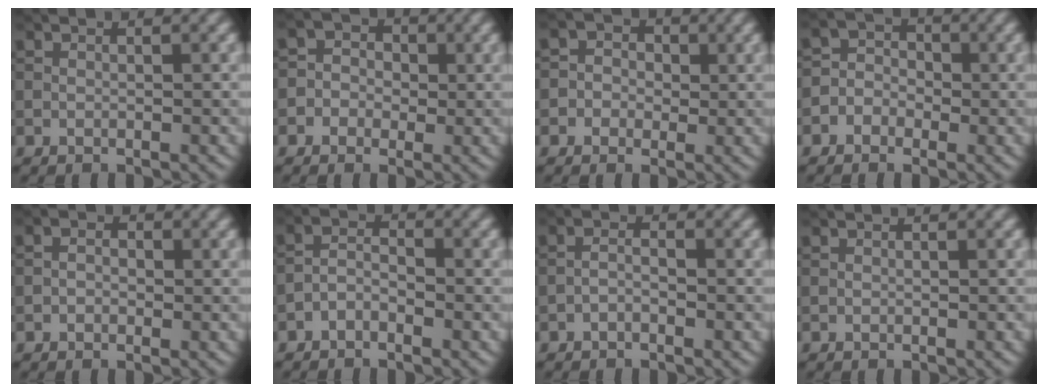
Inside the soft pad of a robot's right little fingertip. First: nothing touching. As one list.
[{"total": 3.2, "force": [-0.3, 3.0, 0.9], "torque": [0.007, 0.011, -0.032]}, {"total": 3.2, "force": [0.1, 3.0, 1.0], "torque": [0.006, 0.007, -0.022]}, {"total": 3.2, "force": [-1.2, 2.8, 0.8], "torque": [0.005, 0.015, -0.042]}, {"total": 1.3, "force": [-0.2, 1.0, 0.8], "torque": [-0.010, 0.000, -0.014]}, {"total": 1.8, "force": [-1.3, 0.8, 0.9], "torque": [-0.017, 0.007, -0.031]}, {"total": 1.1, "force": [-0.8, 0.3, 0.7], "torque": [-0.016, 0.003, -0.020]}, {"total": 0.0}]